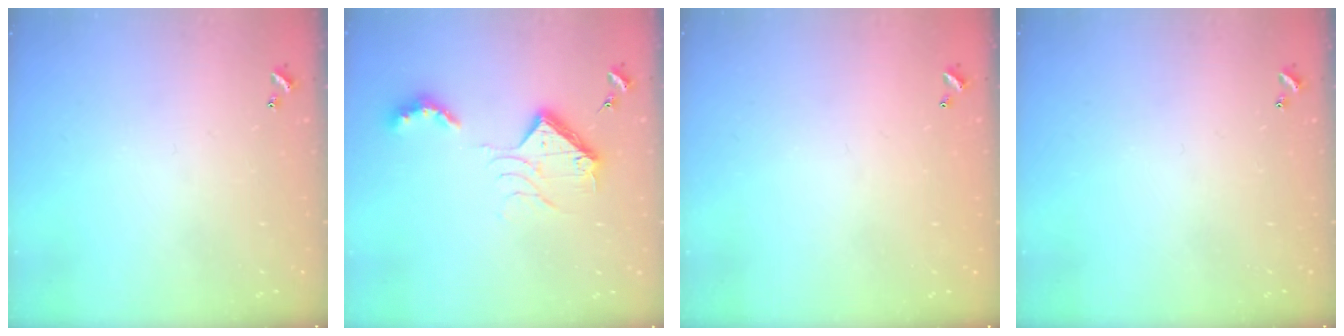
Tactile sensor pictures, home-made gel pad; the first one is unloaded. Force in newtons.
{"total": 12.0, "press": 12.0, "slide": 0.4}
{"total": 2.8, "press": 2.8, "slide": 0.1}
{"total": 0.0}